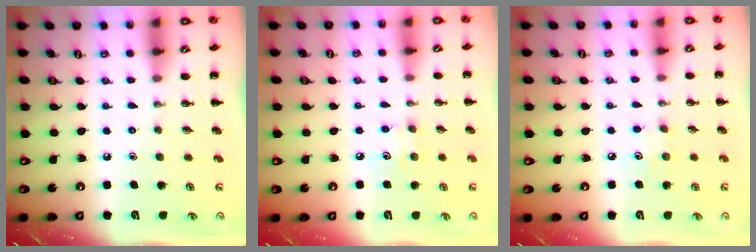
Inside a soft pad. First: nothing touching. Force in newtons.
{"total": 4.5, "press": 4.4, "slide": 1.1}
{"total": 4.3, "press": 4.1, "slide": 1.2}